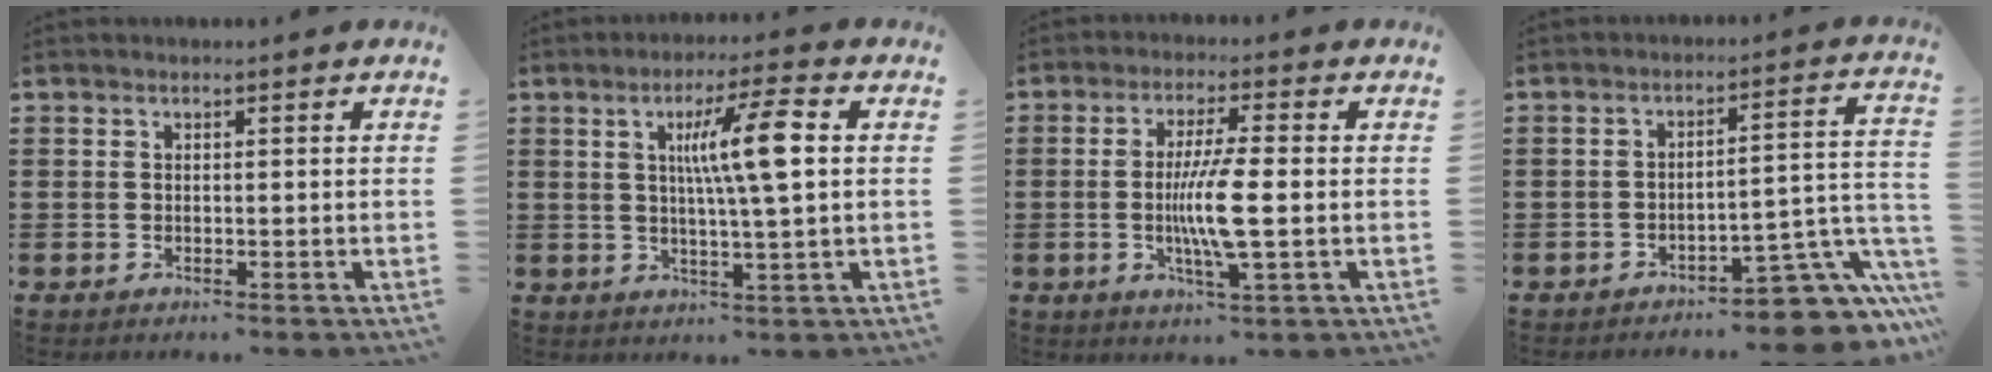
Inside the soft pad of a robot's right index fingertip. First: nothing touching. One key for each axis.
{"total": 8.8, "fx": 1.8, "fy": 0.6, "fz": 8.5, "tx": -0.164, "ty": 0.003, "tz": 0.023}
{"total": 7.7, "fx": -1.1, "fy": 0.9, "fz": 7.6, "tx": -0.151, "ty": -0.014, "tz": -0.026}
{"total": 8.0, "fx": -5.8, "fy": 2.1, "fz": 5.1, "tx": -0.057, "ty": 0.001, "tz": -0.106}